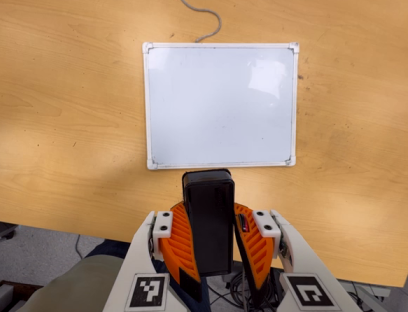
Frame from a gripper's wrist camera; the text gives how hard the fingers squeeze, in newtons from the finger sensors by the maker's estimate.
{"total": 11.6, "left": 11.1, "right": 12.0}